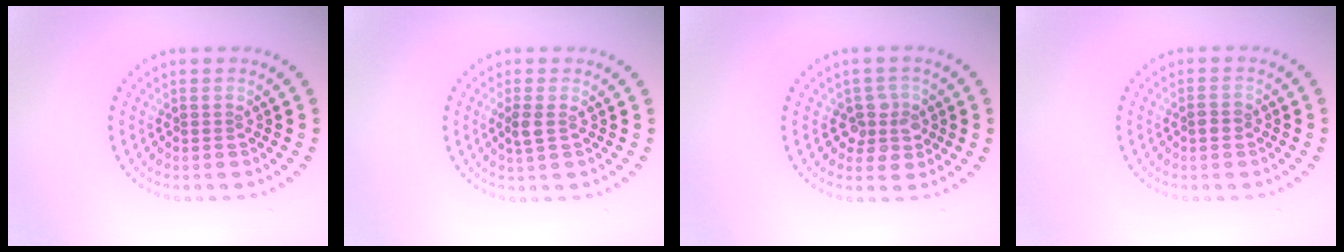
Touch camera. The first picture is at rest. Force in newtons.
{"total": 1.3, "press": 1.3, "slide": 0.5}
{"total": 2.6, "press": 2.2, "slide": 1.3}
{"total": 1.2, "press": 1.2, "slide": 0.2}